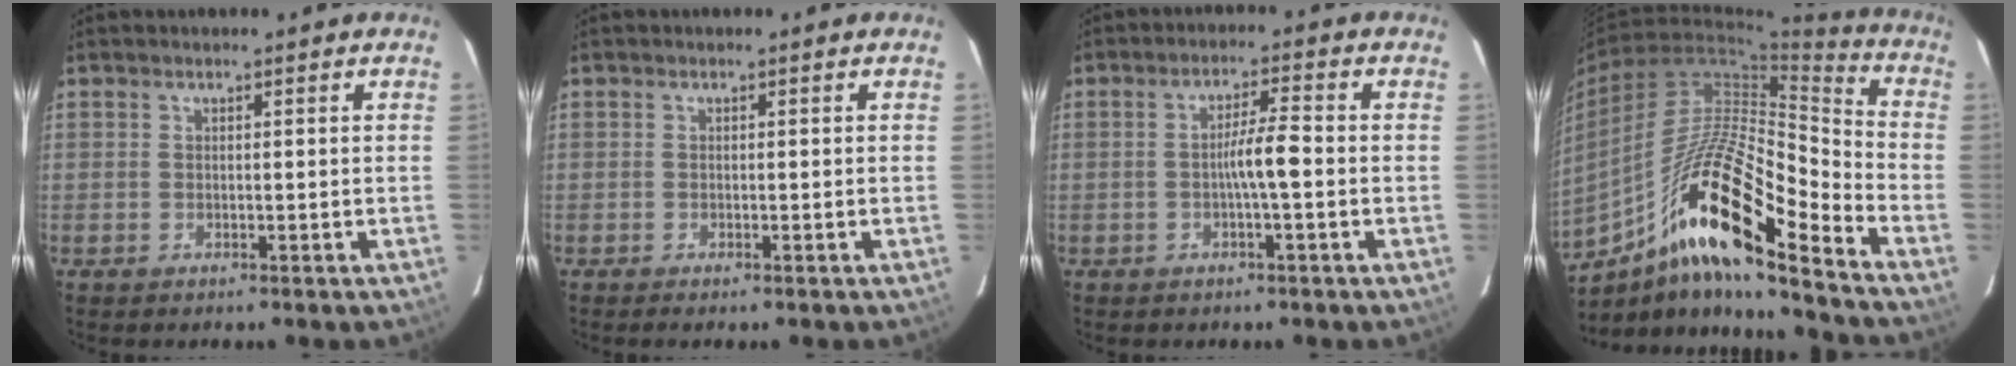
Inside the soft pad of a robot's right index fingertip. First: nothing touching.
{"total": 0.9, "force": [-0.7, 0.0, 0.6], "torque": [-0.010, -0.002, -0.010]}
{"total": 4.5, "force": [-0.8, 0.0, 4.4], "torque": [-0.075, 0.010, -0.014]}
{"total": 20.3, "force": [-11.5, 2.8, 16.4], "torque": [-0.296, 0.000, -0.196]}